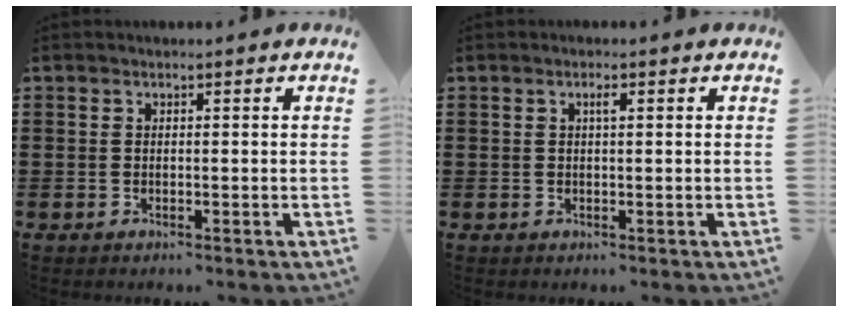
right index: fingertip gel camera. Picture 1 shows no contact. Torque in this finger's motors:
{"motor_torque": [0.23, -0.20, 0.00, 0.04]}